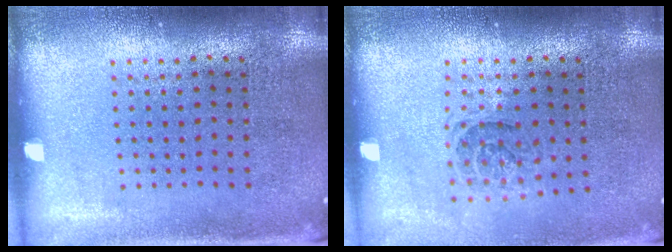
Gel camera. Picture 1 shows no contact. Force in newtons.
{"total": 1.1, "press": 1.0, "slide": 0.5}